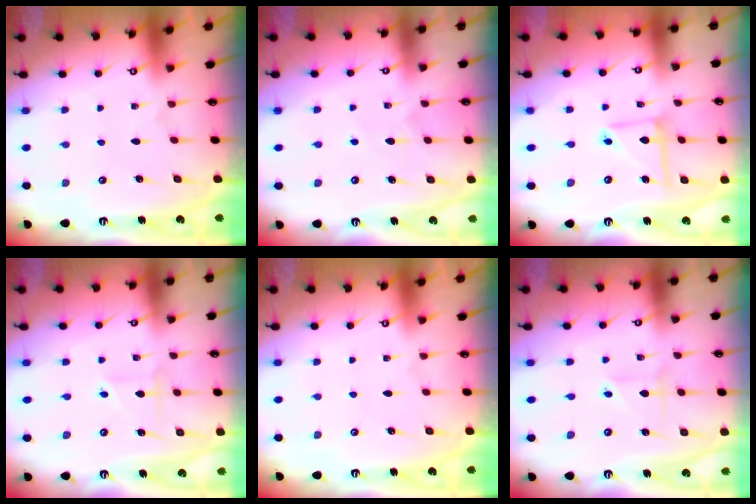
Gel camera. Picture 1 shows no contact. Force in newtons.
{"total": 4.9, "press": 4.9, "slide": 0.3}
{"total": 7.2, "press": 7.2, "slide": 0.6}
{"total": 2.5, "press": 2.3, "slide": 0.9}
{"total": 0.0}
{"total": 2.2, "press": 2.2, "slide": 0.3}